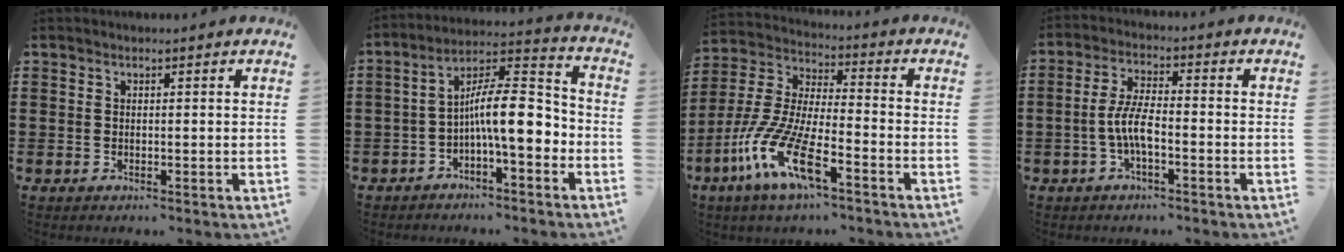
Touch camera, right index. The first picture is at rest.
{"total": 10.7, "force": [-2.2, 3.1, 10.0], "torque": [-0.162, -0.003, -0.042]}
{"total": 12.1, "force": [-7.3, 2.7, 9.2], "torque": [-0.229, -0.017, -0.151]}
{"total": 5.7, "force": [-1.7, 1.7, 5.2], "torque": [-0.125, -0.006, -0.041]}